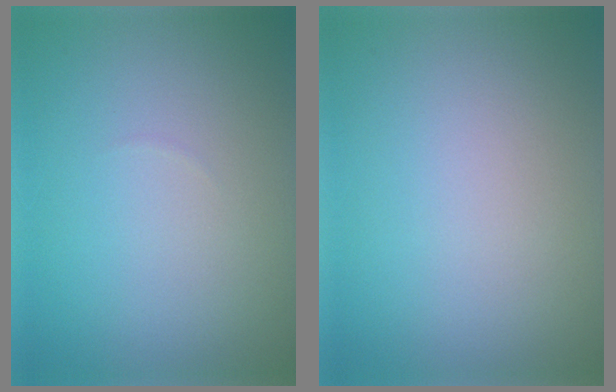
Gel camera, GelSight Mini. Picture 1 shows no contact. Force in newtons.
{"total": 0.0}